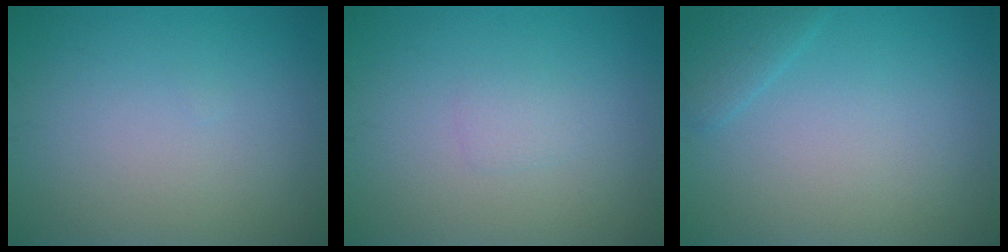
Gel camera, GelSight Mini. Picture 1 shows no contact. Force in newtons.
{"total": 0.9, "press": 0.9, "slide": 0.1}
{"total": 1.5, "press": 1.5, "slide": 0.0}